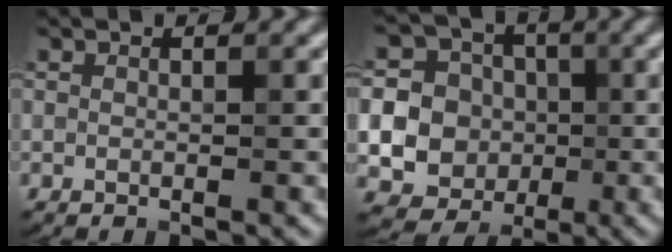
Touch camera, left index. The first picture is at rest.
{"total": 18.1, "force": [-1.6, 17.3, 5.0], "torque": [-0.148, 0.002, -0.058]}